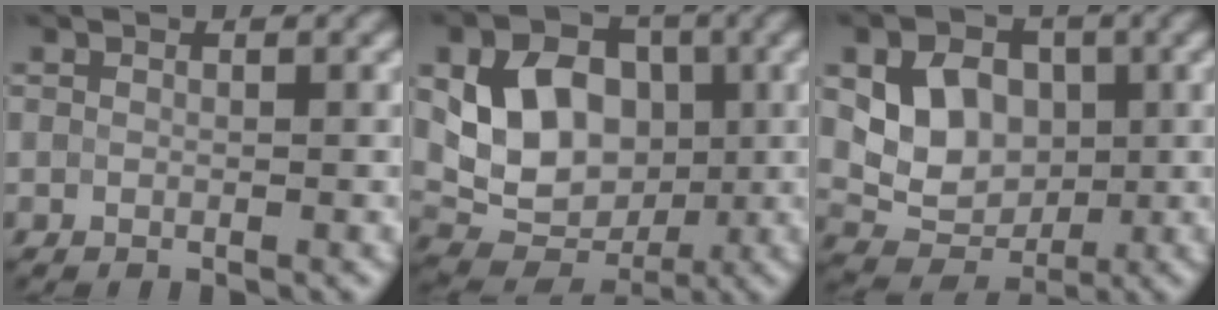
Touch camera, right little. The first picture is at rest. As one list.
[{"total": 7.8, "force": [0.9, 6.1, 4.8], "torque": [-0.091, -0.003, 0.015]}, {"total": 5.5, "force": [1.1, 4.4, 3.0], "torque": [-0.054, -0.001, 0.018]}]